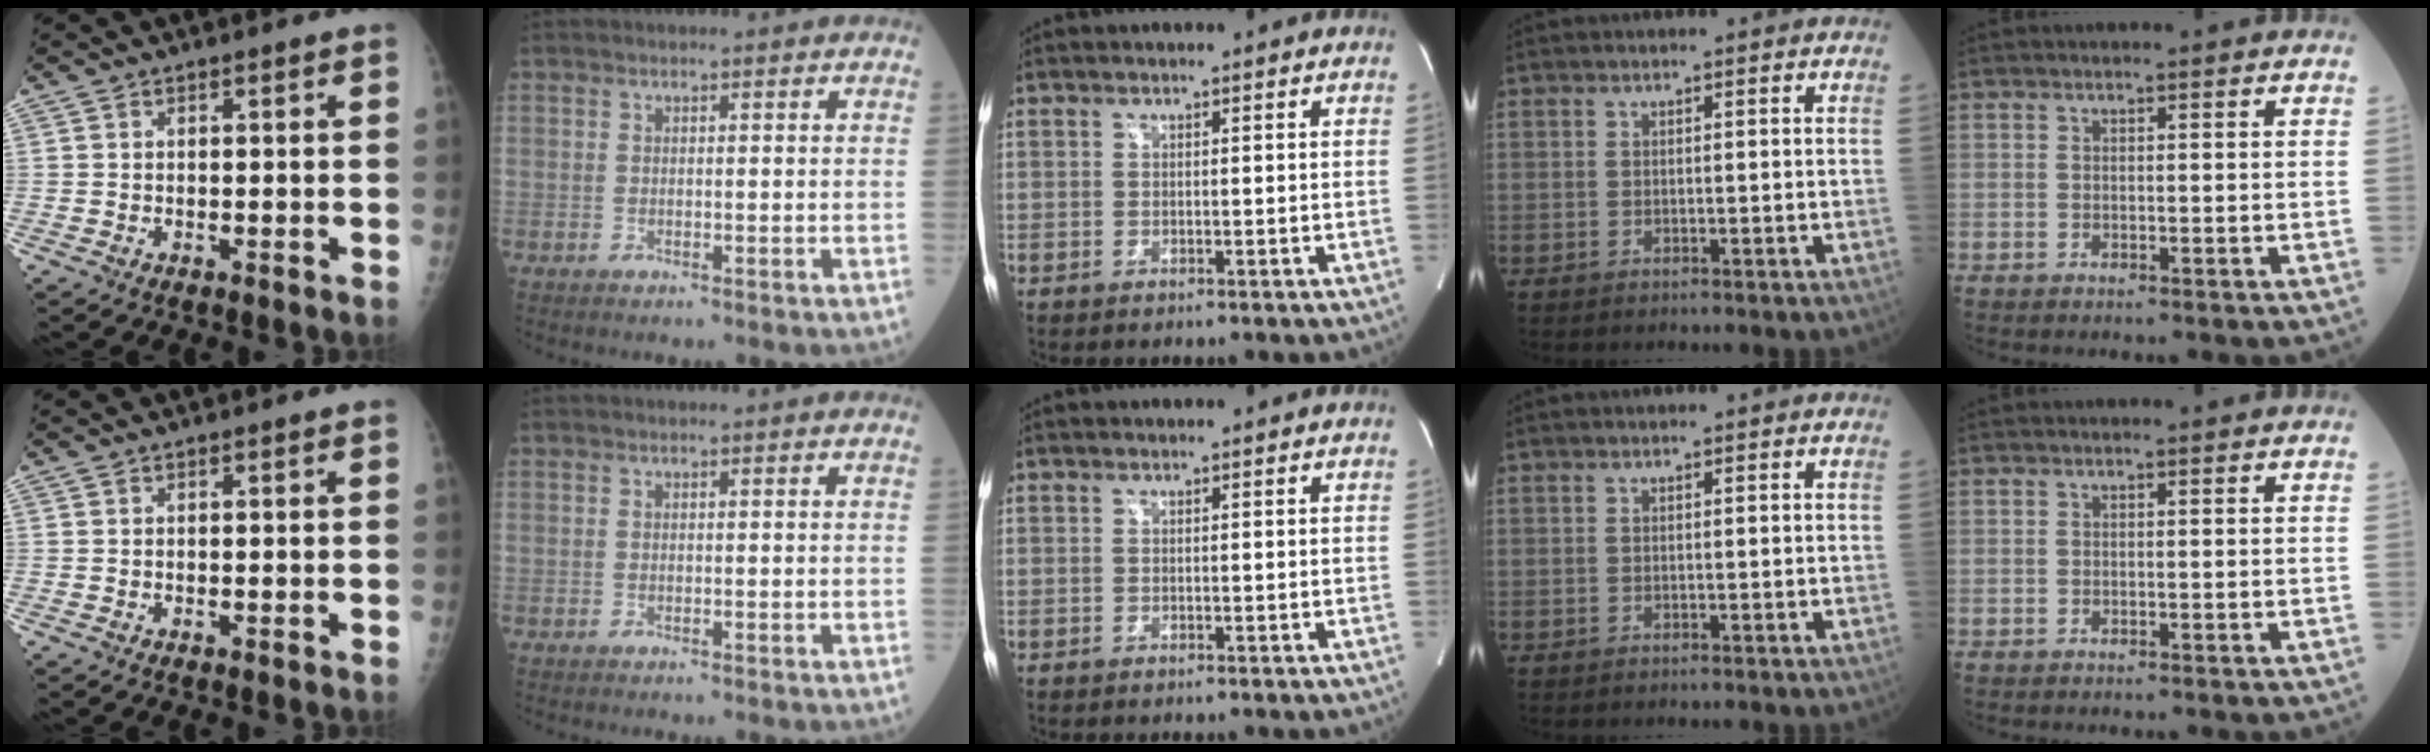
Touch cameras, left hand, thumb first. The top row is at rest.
{}